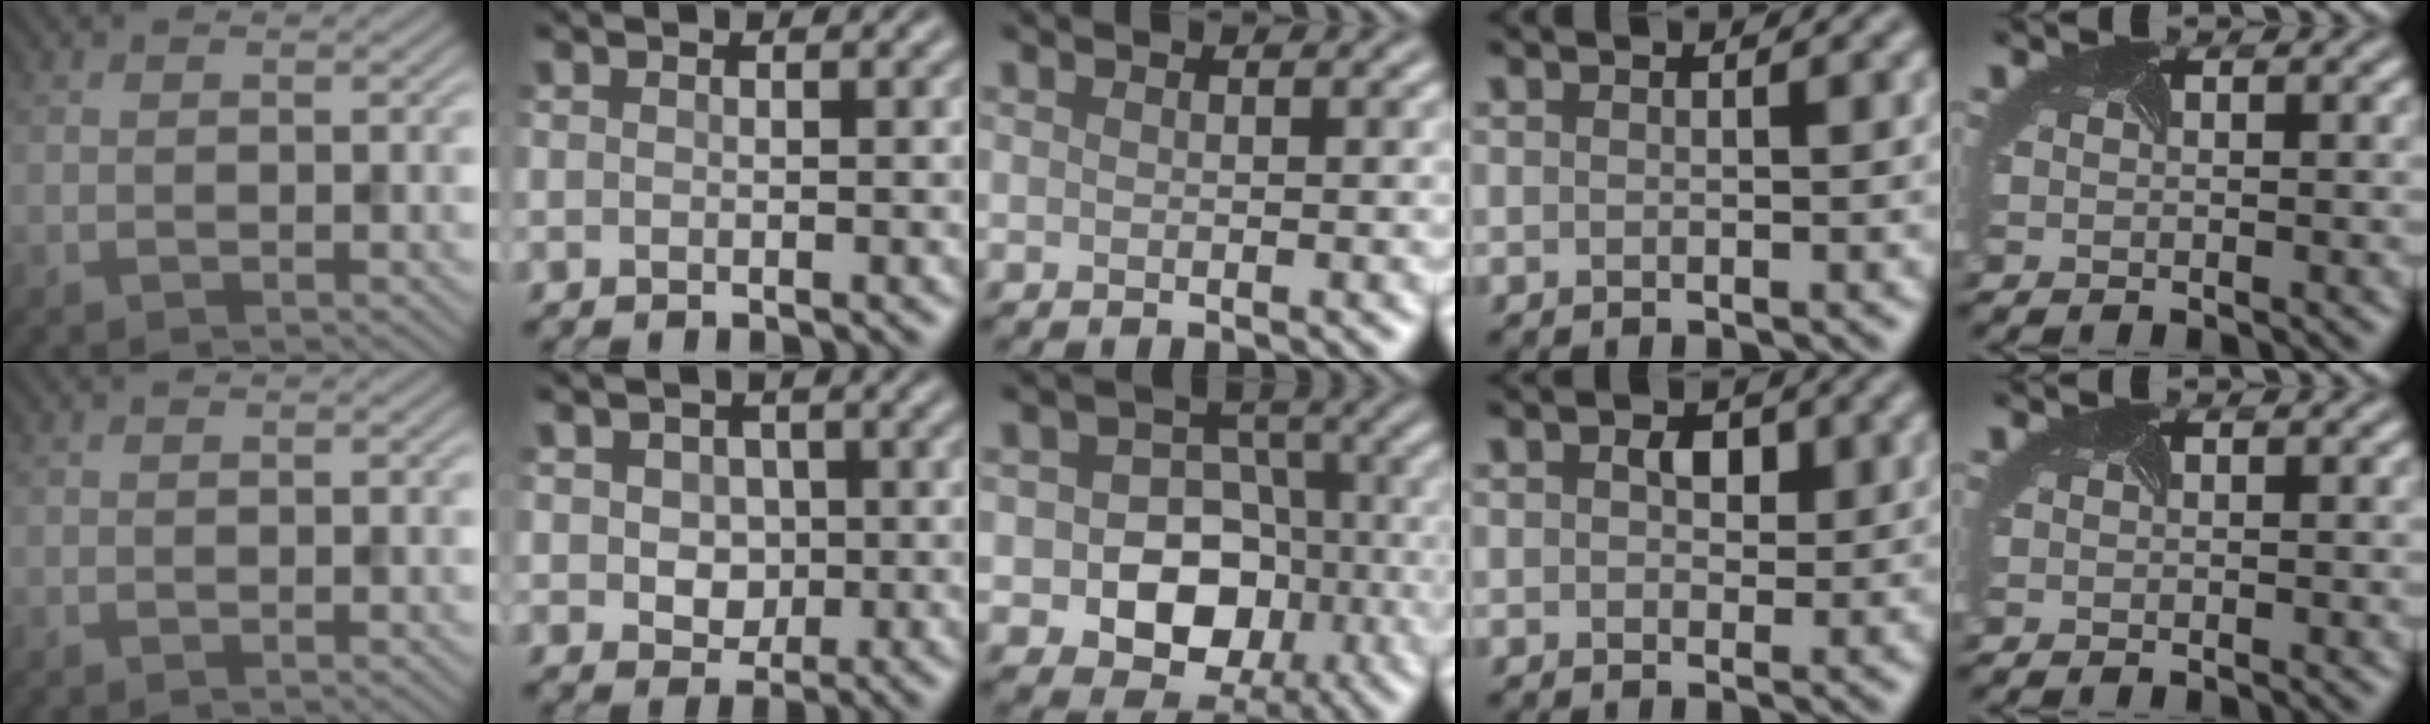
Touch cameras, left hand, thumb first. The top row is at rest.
{"index": {"total": 2.9, "force": [0.2, 2.4, 1.6], "torque": [-0.028, -0.001, -0.002]}, "middle": {"total": 8.0, "force": [-2.0, 6.3, 4.4], "torque": [-0.036, -0.006, -0.051]}, "ring": {"total": 2.1, "force": [0.5, 1.5, 1.3], "torque": [-0.021, -0.001, 0.006]}}